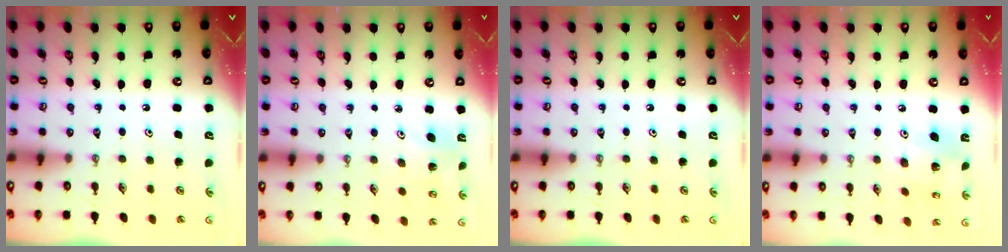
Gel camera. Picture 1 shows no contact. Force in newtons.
{"total": 3.7, "press": 3.3, "slide": 1.6}
{"total": 0.0}
{"total": 9.0, "press": 9.0, "slide": 0.4}